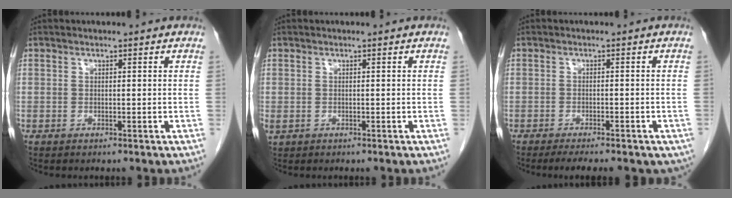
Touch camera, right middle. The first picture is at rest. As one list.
[{"total": 0.7, "force": [-0.1, 0.6, 0.4], "torque": [-0.011, 0.001, 0.004]}, {"total": 9.0, "force": [-7.0, 2.7, 5.0], "torque": [-0.061, -0.004, -0.087]}]